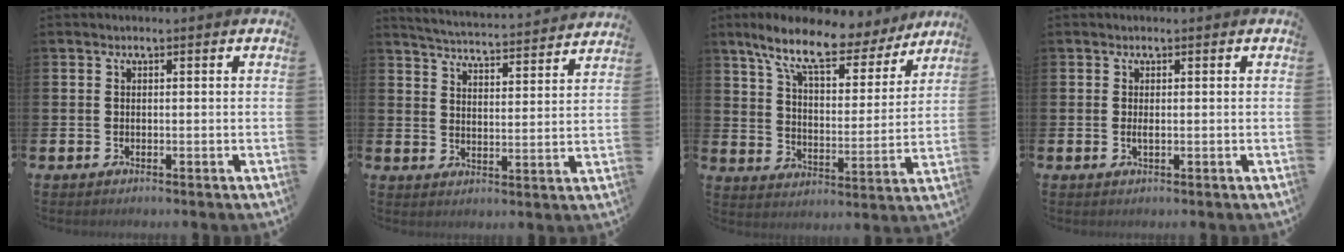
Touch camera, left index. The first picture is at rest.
{"total": 4.6, "force": [4.6, -0.1, 0.4], "torque": [-0.030, -0.042, 0.077]}
{"total": 10.9, "force": [9.0, 3.3, 5.2], "torque": [-0.125, -0.049, 0.153]}
{"total": 0.7, "force": [0.0, 0.2, 0.7], "torque": [-0.012, -0.001, -0.001]}